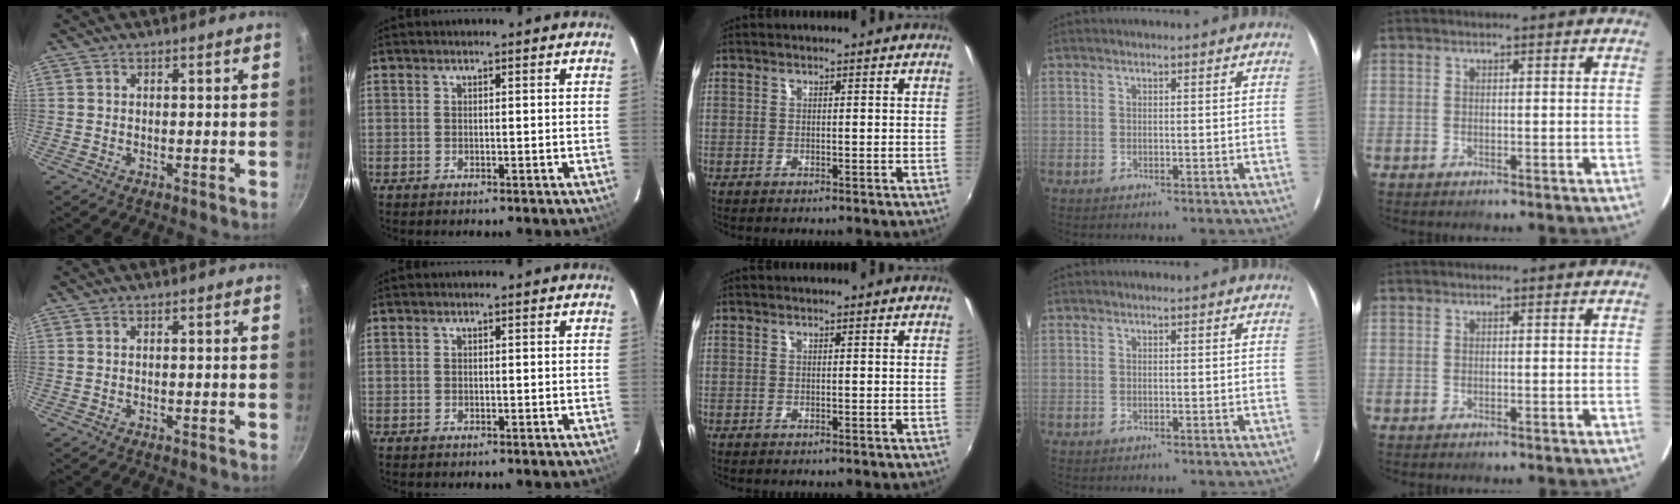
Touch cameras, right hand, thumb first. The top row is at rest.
{}